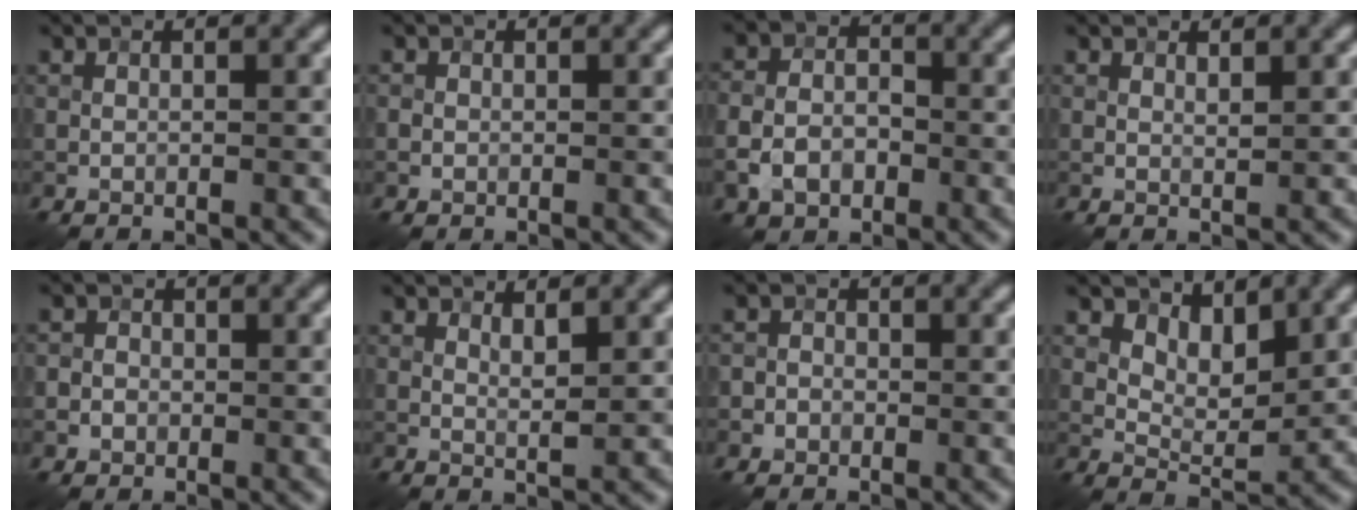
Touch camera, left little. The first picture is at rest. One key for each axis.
{"total": 0.7, "fx": -0.1, "fy": 0.6, "fz": 0.1, "tx": 0.002, "ty": -0.003, "tz": -0.002}
{"total": 3.9, "fx": -1.7, "fy": 2.9, "fz": 2.1, "tx": -0.039, "ty": -0.001, "tz": -0.033}
{"total": 0.6, "fx": 0.5, "fy": 0.1, "fz": 0.4, "tx": -0.010, "ty": -0.003, "tz": 0.009}
{"total": 1.9, "fx": -0.4, "fy": 1.7, "fz": 0.5, "tx": 0.005, "ty": 0.008, "tz": -0.017}
{"total": 1.3, "fx": 0.8, "fy": 0.3, "fz": 1.0, "tx": -0.021, "ty": -0.003, "tz": 0.013}
{"total": 1.7, "fx": -0.5, "fy": 1.5, "fz": 0.4, "tx": 0.009, "ty": 0.009, "tz": -0.017}
{"total": 3.3, "fx": 2.1, "fy": 1.6, "fz": 2.0, "tx": -0.036, "ty": -0.013, "tz": 0.035}